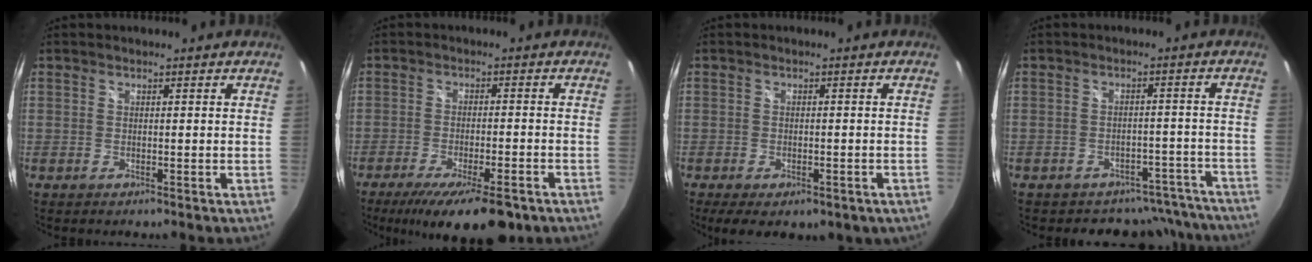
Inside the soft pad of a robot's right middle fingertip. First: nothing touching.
{"total": 13.3, "force": [-9.4, 3.2, 8.9], "torque": [-0.168, -0.036, -0.146]}
{"total": 7.6, "force": [-4.6, 4.0, 4.6], "torque": [-0.096, -0.024, -0.056]}
{"total": 12.3, "force": [-10.6, 6.0, 1.5], "torque": [-0.024, 0.034, -0.111]}